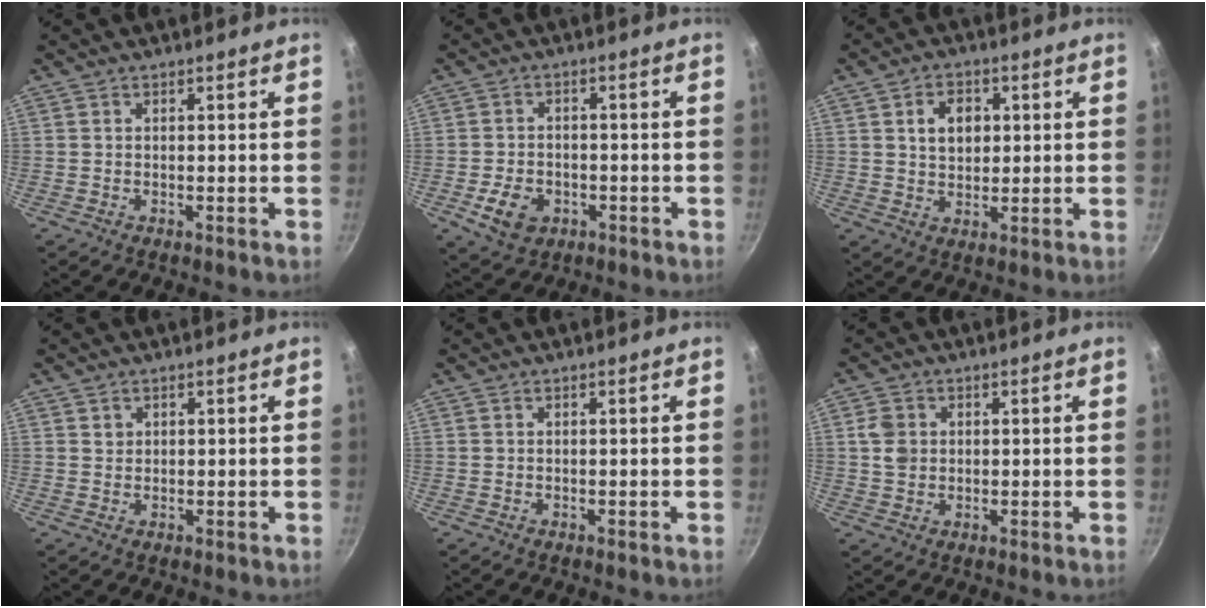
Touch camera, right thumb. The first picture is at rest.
{"total": 7.0, "force": [-2.5, 5.2, 4.1], "torque": [-0.064, 0.012, -0.035]}
{"total": 6.4, "force": [1.6, 4.7, 4.0], "torque": [-0.045, 0.000, 0.028]}
{"total": 1.0, "force": [0.5, 0.9, 0.2], "torque": [0.004, 0.004, 0.008]}
{"total": 0.0}
{"total": 4.2, "force": [0.7, 3.5, 2.2], "torque": [-0.030, 0.000, 0.008]}